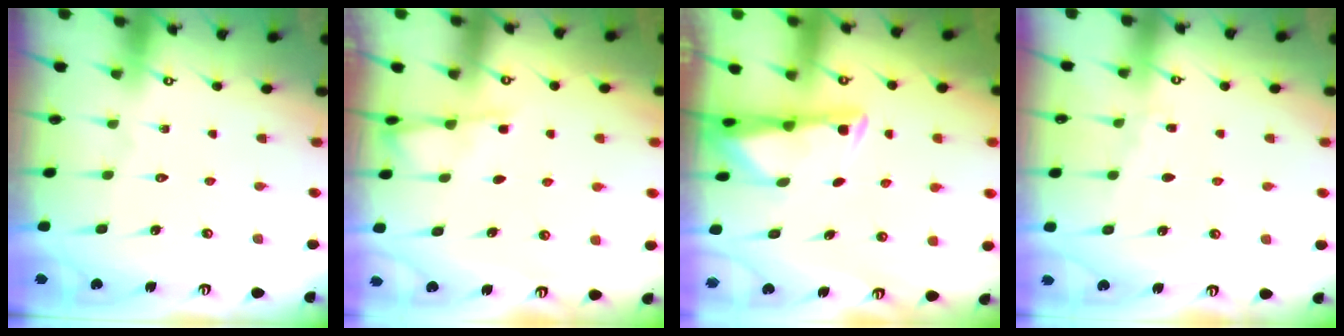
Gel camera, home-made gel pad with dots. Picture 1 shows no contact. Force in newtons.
{"total": 2.7, "press": 2.6, "slide": 0.4}
{"total": 3.4, "press": 3.3, "slide": 0.5}
{"total": 2.8, "press": 2.7, "slide": 0.3}